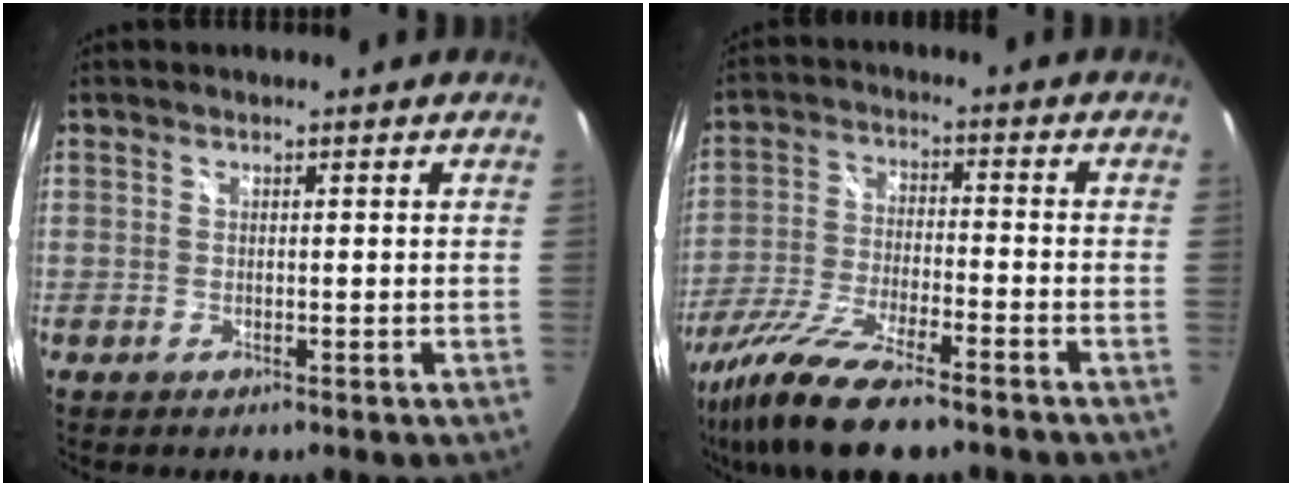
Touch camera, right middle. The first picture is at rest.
{"total": 16.3, "force": [-12.3, 3.3, 10.2], "torque": [-0.216, -0.044, -0.229]}